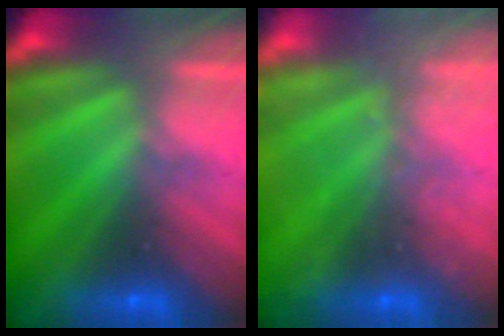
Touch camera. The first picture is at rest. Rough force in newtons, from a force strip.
{"total": 2.3}